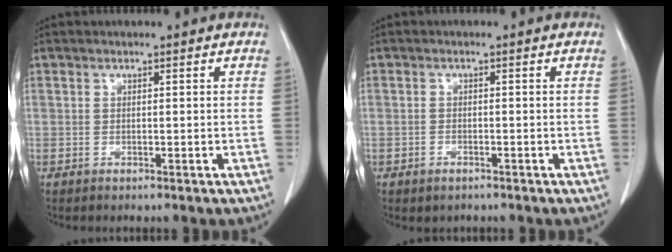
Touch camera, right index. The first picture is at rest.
{"total": 1.3, "force": [-0.8, 0.9, 0.5], "torque": [-0.012, 0.001, -0.006]}